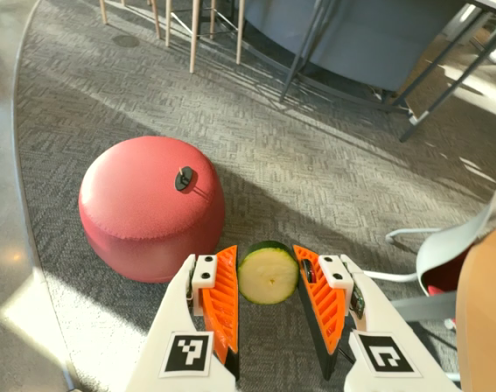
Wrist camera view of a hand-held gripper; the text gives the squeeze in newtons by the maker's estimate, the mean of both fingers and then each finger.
{"total": 10.2, "left": 10.3, "right": 10.1}